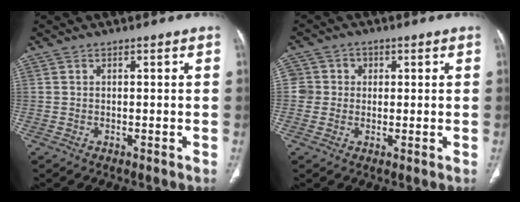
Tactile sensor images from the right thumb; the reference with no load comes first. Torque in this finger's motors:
{"motor_torque": [-0.20, 0.01, -0.02, 0.46, -0.03]}